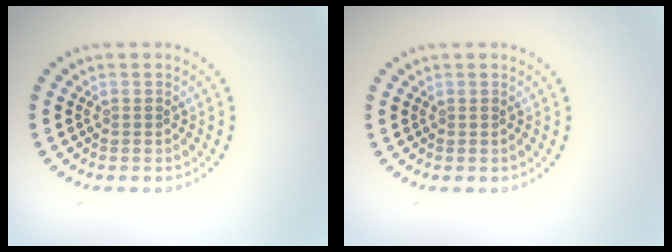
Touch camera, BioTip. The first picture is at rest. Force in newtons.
{"total": 0.0}